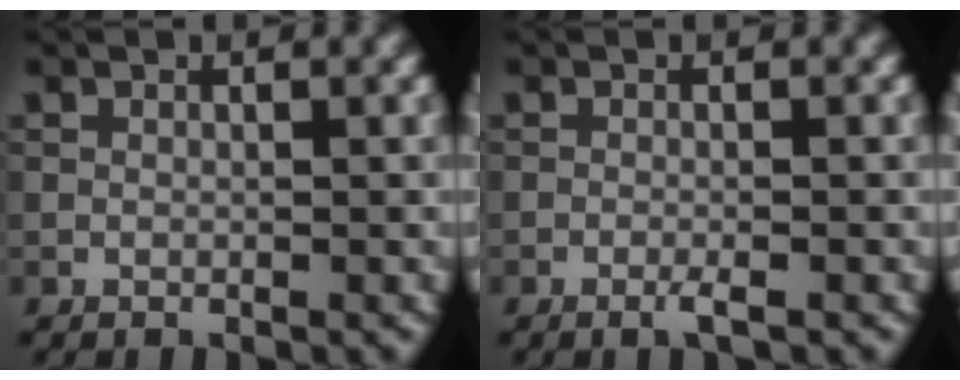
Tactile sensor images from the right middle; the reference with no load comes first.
{"total": 1.3, "force": [-0.8, 0.1, 1.0], "torque": [-0.017, -0.002, -0.017]}